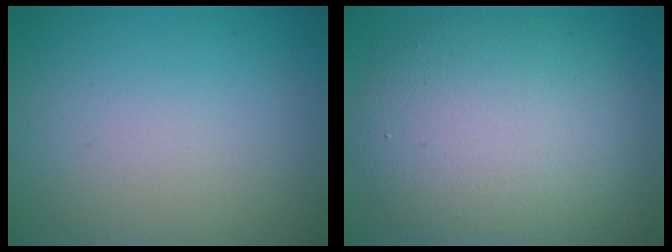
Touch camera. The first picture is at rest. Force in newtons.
{"total": 9.2, "press": 9.2, "slide": 0.7}